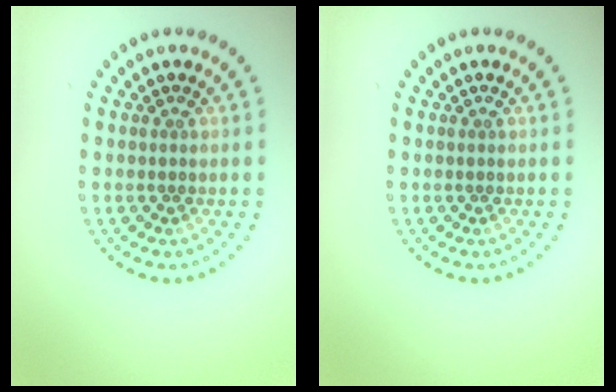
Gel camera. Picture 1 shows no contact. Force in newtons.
{"total": 0.0}